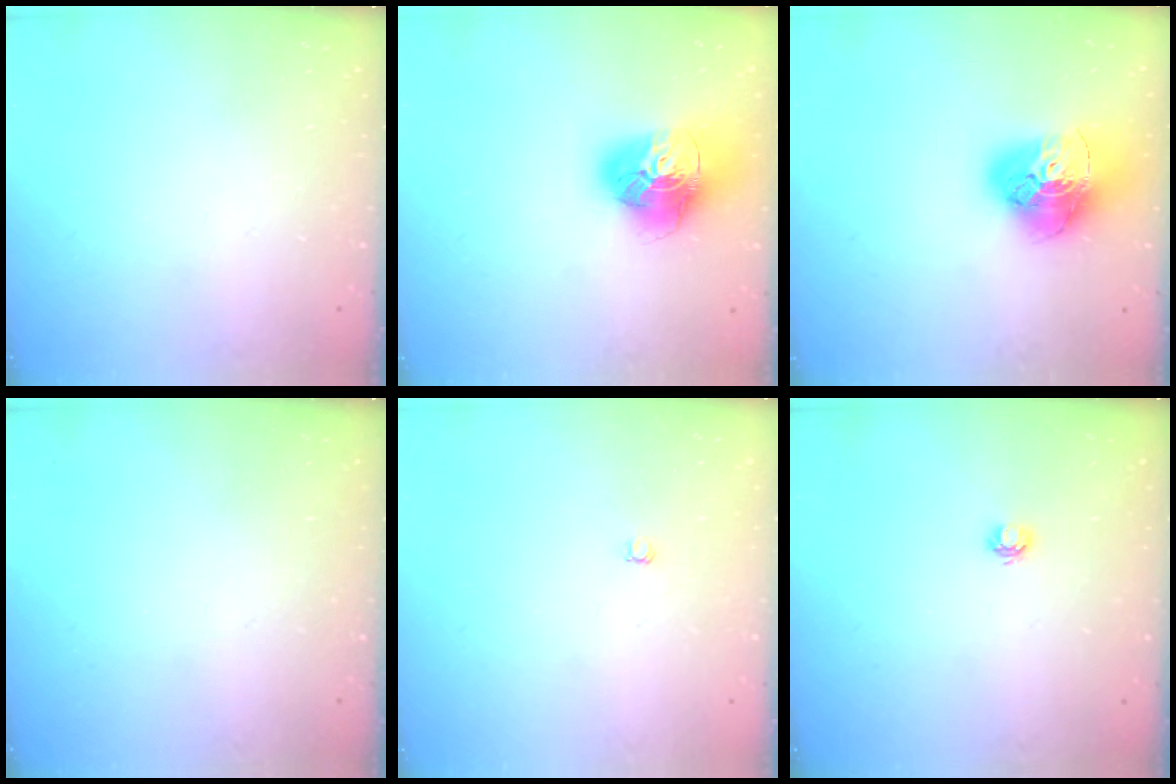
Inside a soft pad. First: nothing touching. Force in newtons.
{"total": 18.3, "press": 18.2, "slide": 2.1}
{"total": 18.4, "press": 18.3, "slide": 1.9}
{"total": 0.0}
{"total": 3.0, "press": 3.0, "slide": 0.3}
{"total": 3.9, "press": 3.9, "slide": 0.5}